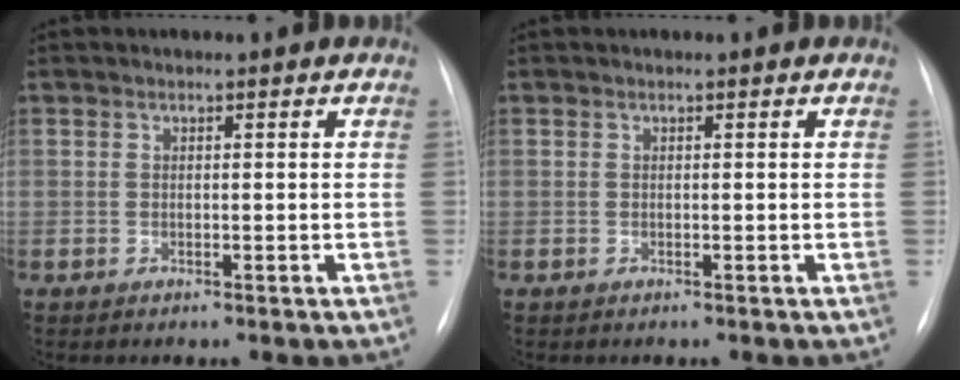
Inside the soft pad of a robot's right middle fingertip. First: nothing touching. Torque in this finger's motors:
{"motor_torque": [-0.07, -0.01, 0.00, 0.00]}